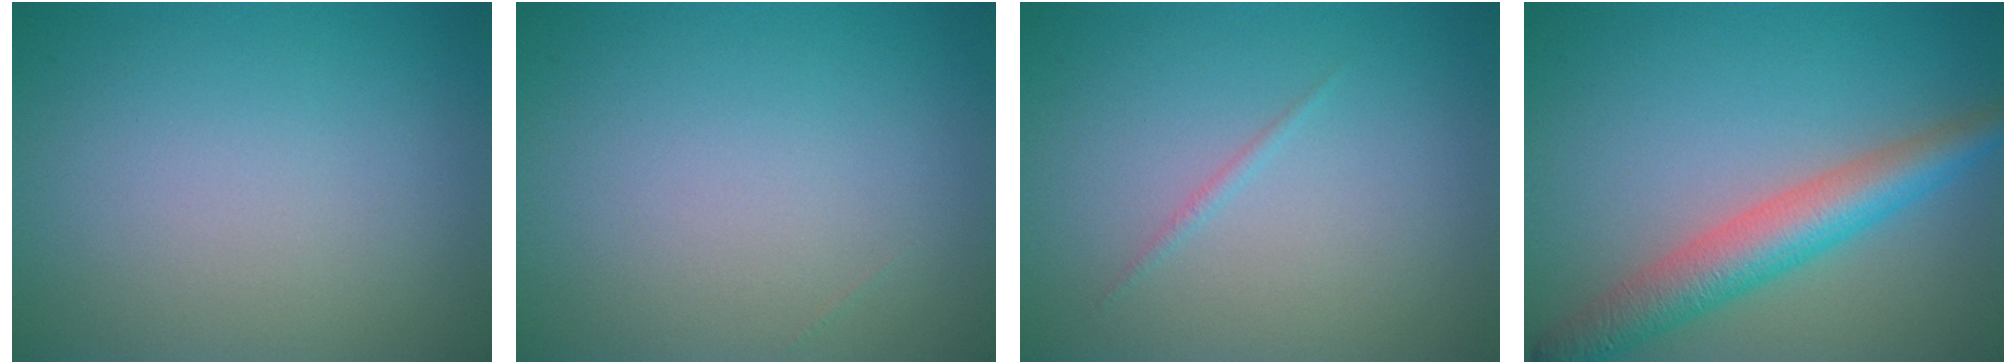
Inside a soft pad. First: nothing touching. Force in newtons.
{"total": 0.0}
{"total": 0.6, "press": 0.6, "slide": 0.0}
{"total": 5.6, "press": 5.6, "slide": 0.1}